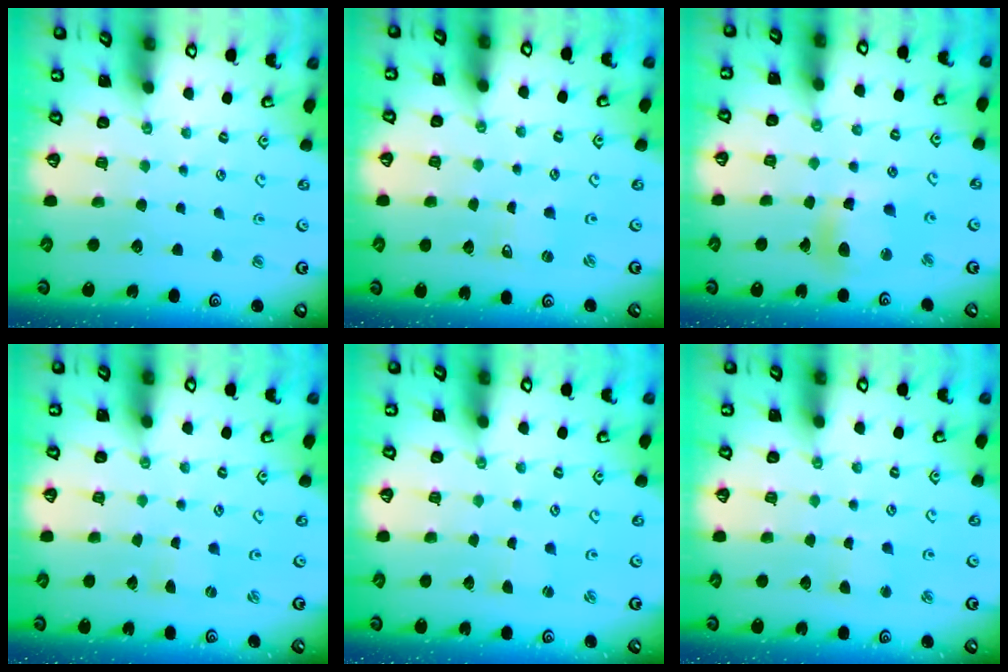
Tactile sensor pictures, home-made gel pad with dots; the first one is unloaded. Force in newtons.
{"total": 0.6, "press": 0.6, "slide": 0.1}
{"total": 11.1, "press": 10.8, "slide": 2.2}
{"total": 0.0}
{"total": 0.9, "press": 0.9, "slide": 0.1}
{"total": 2.7, "press": 2.7, "slide": 0.3}